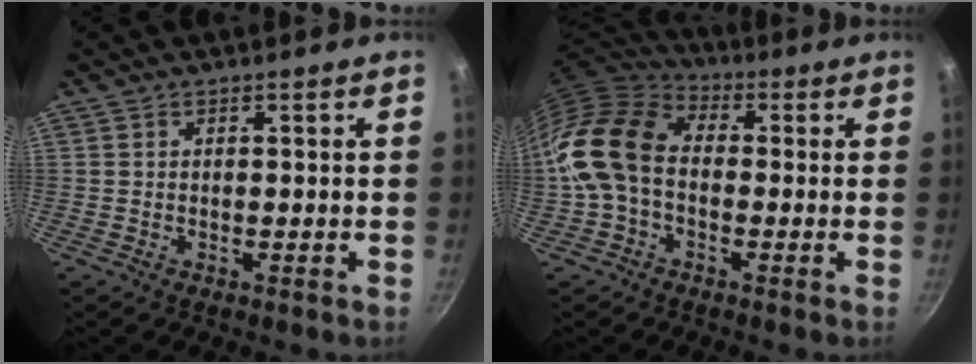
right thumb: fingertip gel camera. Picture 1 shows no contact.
{"total": 14.4, "force": [-1.7, 10.2, 10.0], "torque": [-0.177, 0.038, -0.055]}